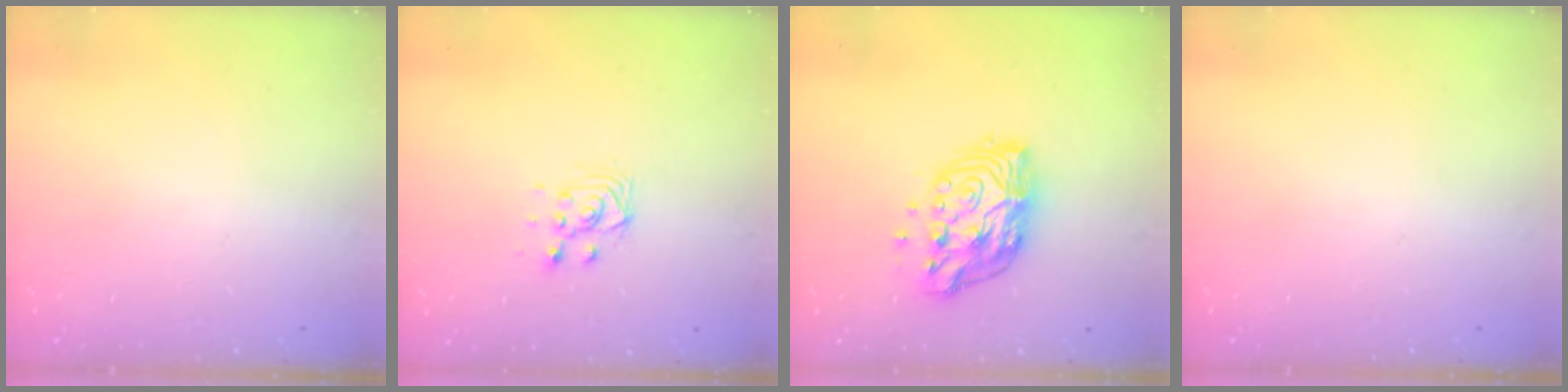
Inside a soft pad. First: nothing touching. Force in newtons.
{"total": 5.0, "press": 5.0, "slide": 0.3}
{"total": 12.5, "press": 12.5, "slide": 1.1}
{"total": 0.0}